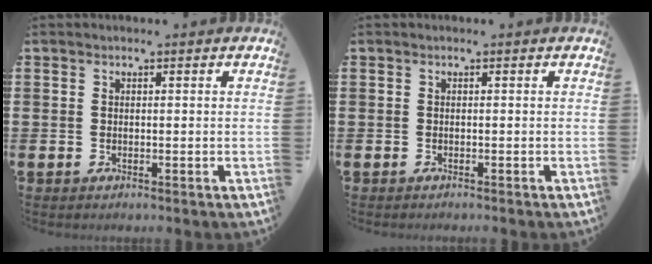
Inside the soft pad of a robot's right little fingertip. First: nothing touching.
{"total": 0.0}